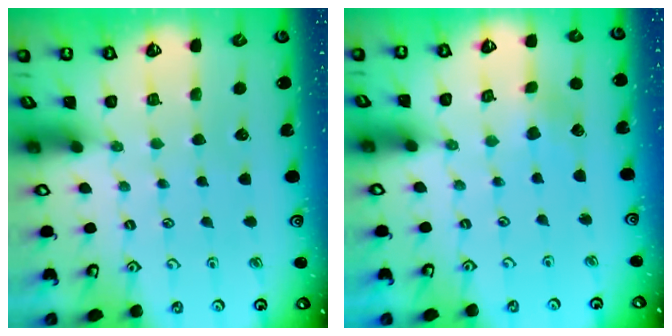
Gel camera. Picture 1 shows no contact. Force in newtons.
{"total": 1.7, "press": 1.7, "slide": 0.3}